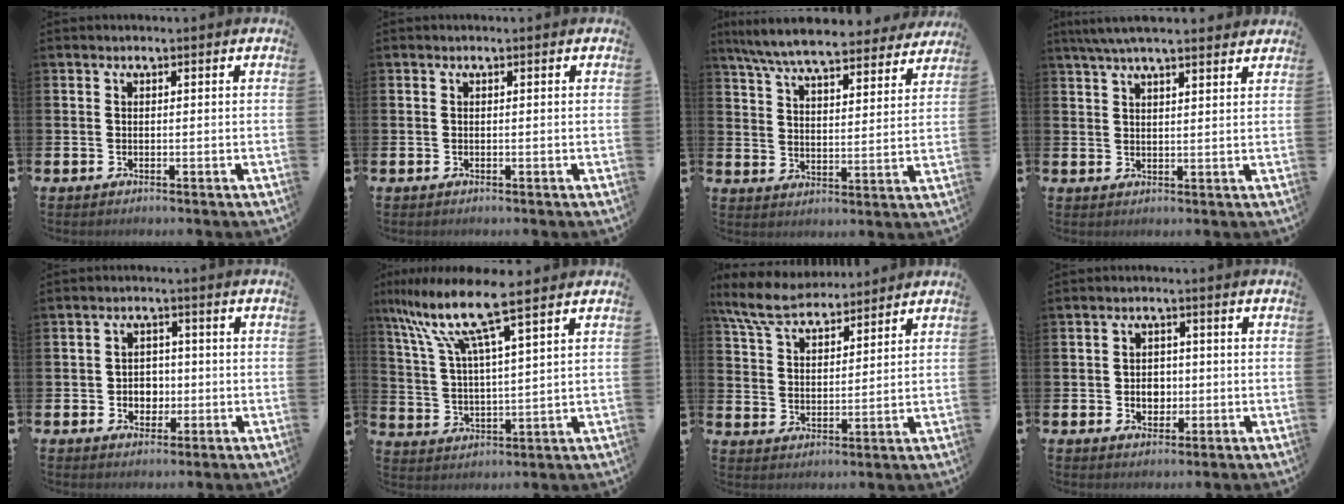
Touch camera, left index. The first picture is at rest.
{"total": 0.0}
{"total": 8.0, "force": [7.5, 1.0, 2.7], "torque": [-0.085, -0.045, 0.132]}
{"total": 5.5, "force": [5.0, 0.6, 2.2], "torque": [-0.052, -0.012, 0.092]}
{"total": 3.0, "force": [-0.4, 2.7, 1.3], "torque": [-0.024, 0.001, -0.015]}
{"total": 10.5, "force": [8.1, 1.1, 6.5], "torque": [-0.158, -0.033, 0.136]}
{"total": 7.9, "force": [7.2, 2.1, 2.4], "torque": [-0.078, -0.024, 0.135]}
{"total": 3.1, "force": [-0.4, 2.5, 1.7], "torque": [-0.021, 0.000, -0.015]}